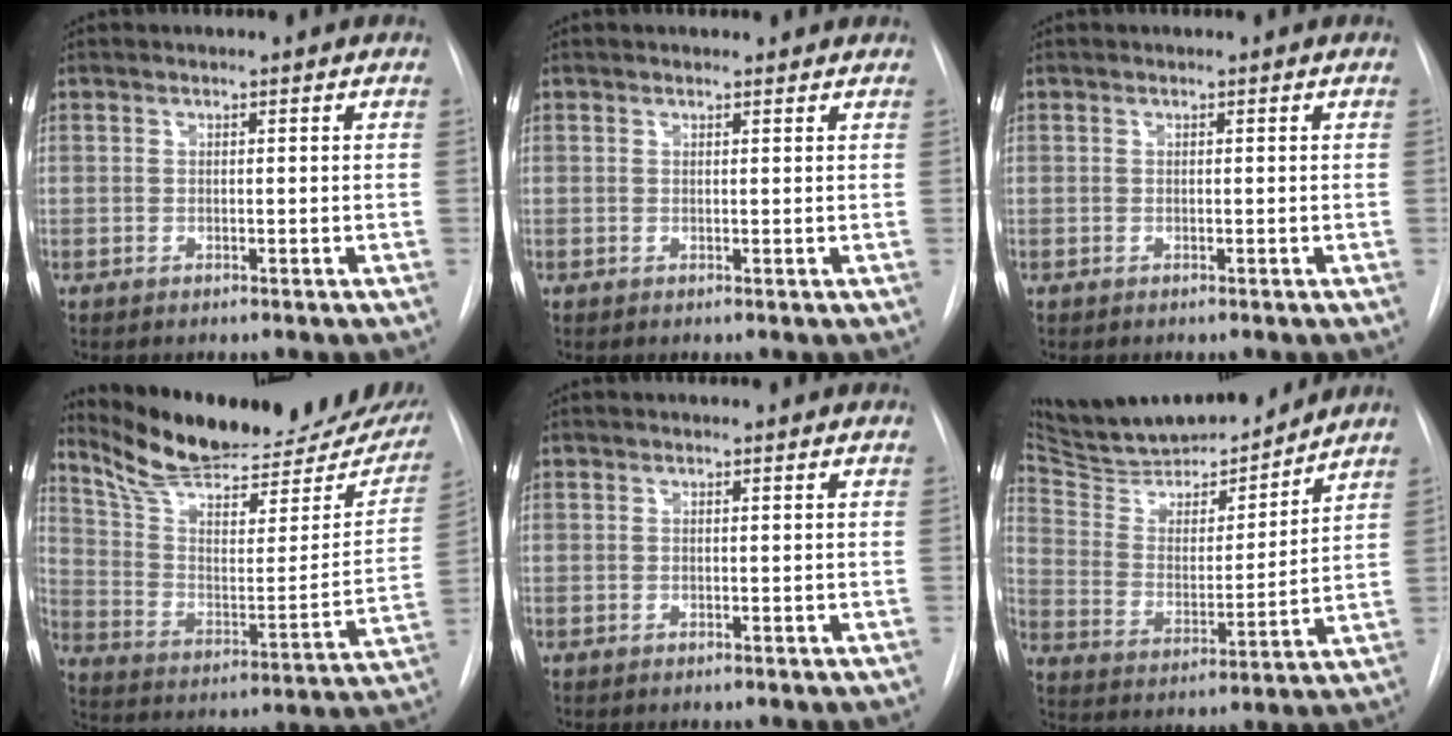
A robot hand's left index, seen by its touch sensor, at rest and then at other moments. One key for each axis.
{"total": 2.2, "fx": 2.0, "fy": 0.6, "fz": 0.3, "tx": -0.009, "ty": 0.010, "tz": 0.019}
{"total": 0.0}
{"total": 24.7, "fx": 21.7, "fy": 5.9, "fz": 10.2, "tx": -0.149, "ty": -0.040, "tz": 0.305}
{"total": 0.0}
{"total": 19.0, "fx": 17.6, "fy": 3.4, "fz": 6.2, "tx": -0.099, "ty": -0.007, "tz": 0.291}